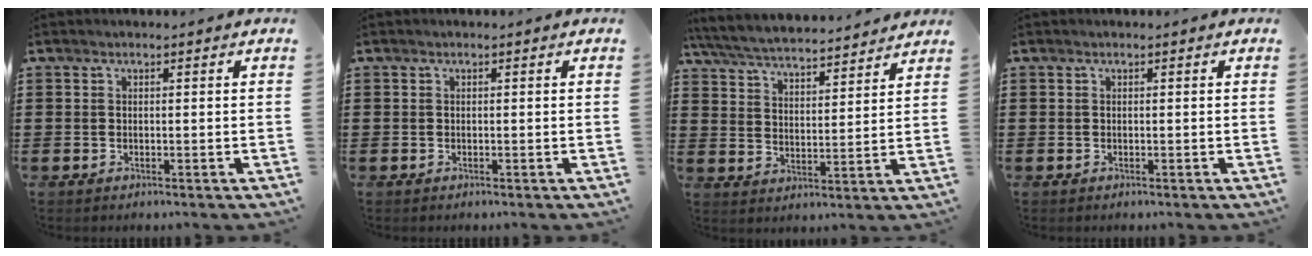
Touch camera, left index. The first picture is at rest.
{"total": 0.0}
{"total": 5.4, "force": [5.2, 0.3, 1.4], "torque": [-0.051, -0.033, 0.088]}
{"total": 0.0}